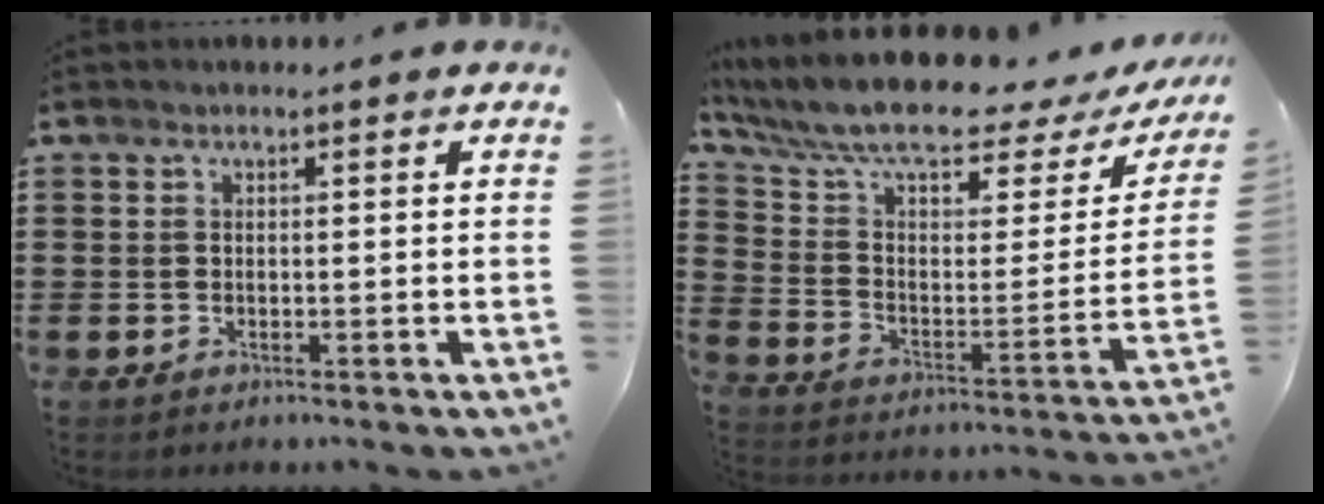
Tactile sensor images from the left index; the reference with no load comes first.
{"total": 10.9, "force": [8.8, 2.0, 6.0], "torque": [-0.136, -0.059, 0.150]}